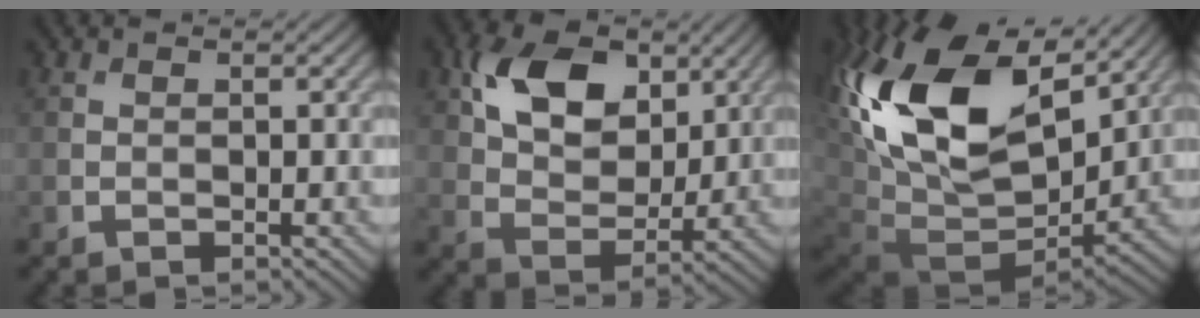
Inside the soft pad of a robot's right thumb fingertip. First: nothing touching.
{"total": 11.0, "force": [4.7, 7.0, 7.1], "torque": [-0.151, 0.005, 0.080]}
{"total": 20.9, "force": [6.9, 12.5, 15.3], "torque": [-0.342, 0.017, 0.132]}